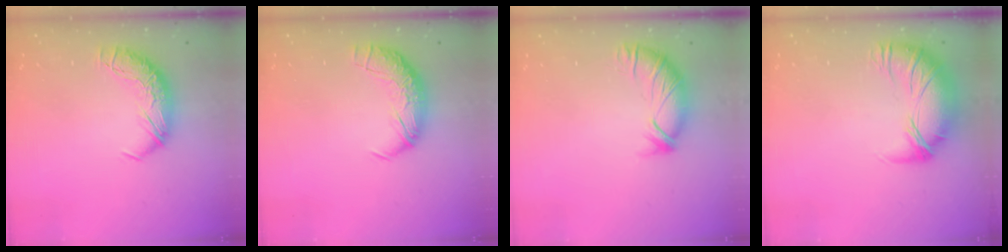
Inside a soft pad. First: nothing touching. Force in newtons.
{"total": 2.3, "press": 0.9, "slide": 2.1}
{"total": 2.9, "press": 2.8, "slide": 0.9}
{"total": 2.7, "press": 1.5, "slide": 2.3}